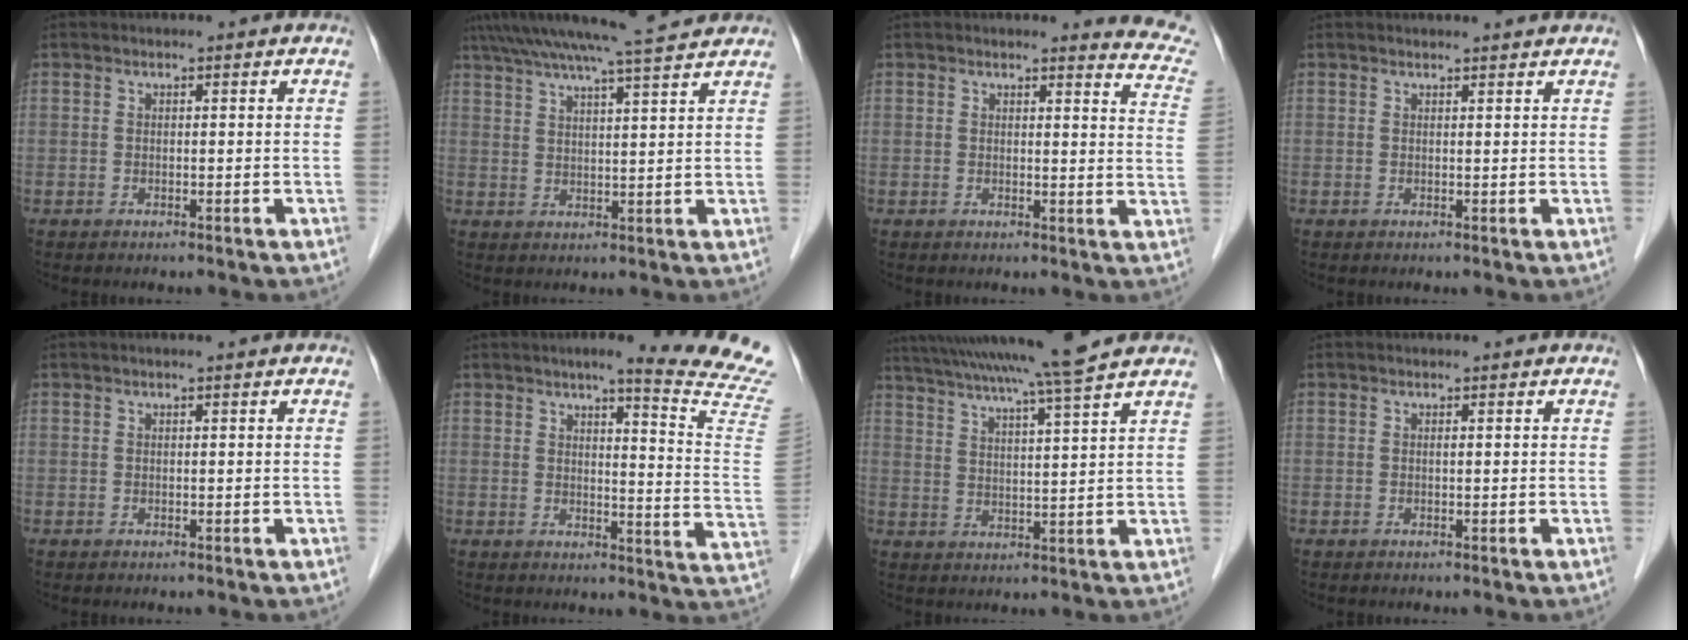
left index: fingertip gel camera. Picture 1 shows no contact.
{"total": 13.4, "force": [11.8, -0.2, 6.4], "torque": [-0.117, 0.031, 0.166]}
{"total": 8.0, "force": [8.0, 0.2, 0.6], "torque": [0.011, -0.071, 0.054]}
{"total": 3.4, "force": [3.4, 0.0, 0.6], "torque": [-0.011, 0.009, 0.036]}
{"total": 0.9, "force": [0.7, -0.1, 0.5], "torque": [-0.007, 0.008, 0.013]}
{"total": 15.8, "force": [14.1, -1.6, 7.1], "torque": [-0.092, -0.098, 0.147]}
{"total": 15.9, "force": [13.9, -1.6, 7.6], "torque": [-0.138, 0.001, 0.204]}
{"total": 0.0}